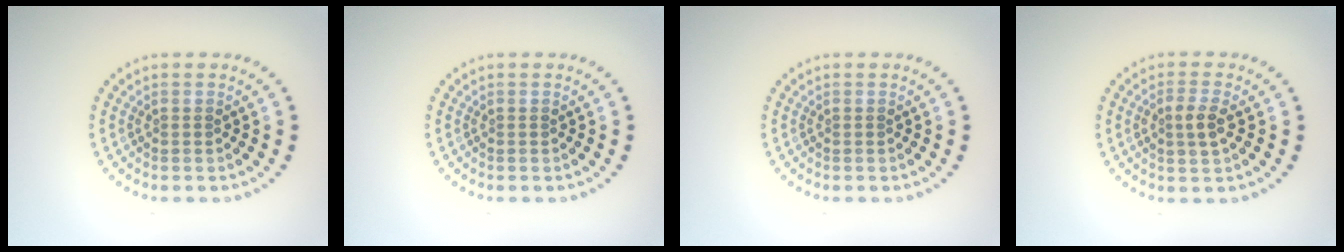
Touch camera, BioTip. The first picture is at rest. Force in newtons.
{"total": 0.0}
{"total": 0.0}
{"total": 2.1, "press": 2.1, "slide": 0.4}